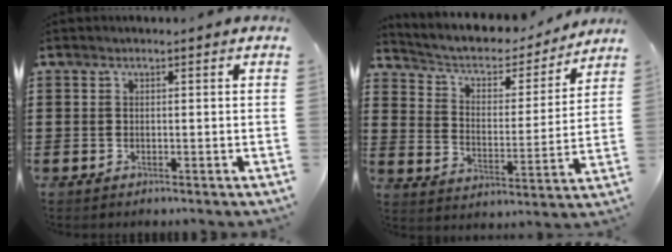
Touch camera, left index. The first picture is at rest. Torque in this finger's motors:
{"motor_torque": [2.14, 0.00, 0.23, 0.10]}